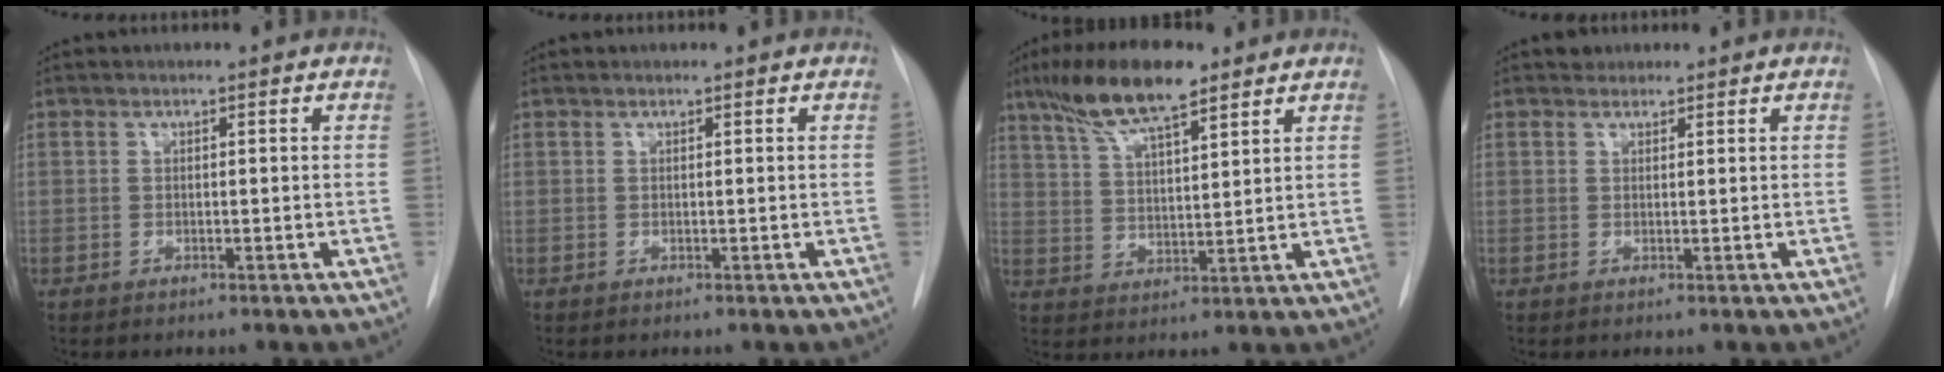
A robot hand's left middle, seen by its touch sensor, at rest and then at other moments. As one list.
[{"total": 0.0}, {"total": 11.5, "force": [8.1, 2.3, 7.8], "torque": [-0.152, 0.015, 0.148]}, {"total": 1.2, "force": [1.0, 0.7, -0.1], "torque": [0.004, 0.002, 0.012]}]